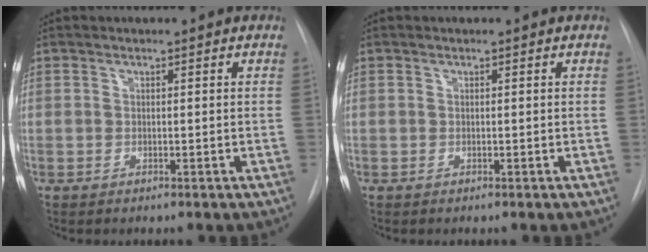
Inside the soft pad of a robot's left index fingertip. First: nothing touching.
{"total": 0.0}